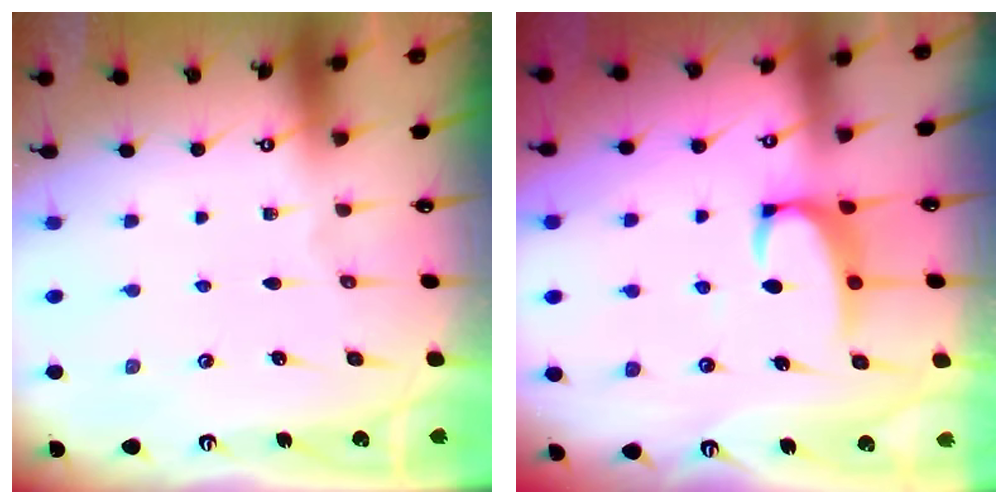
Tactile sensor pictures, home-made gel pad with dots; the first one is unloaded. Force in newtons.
{"total": 3.6, "press": 3.5, "slide": 0.7}